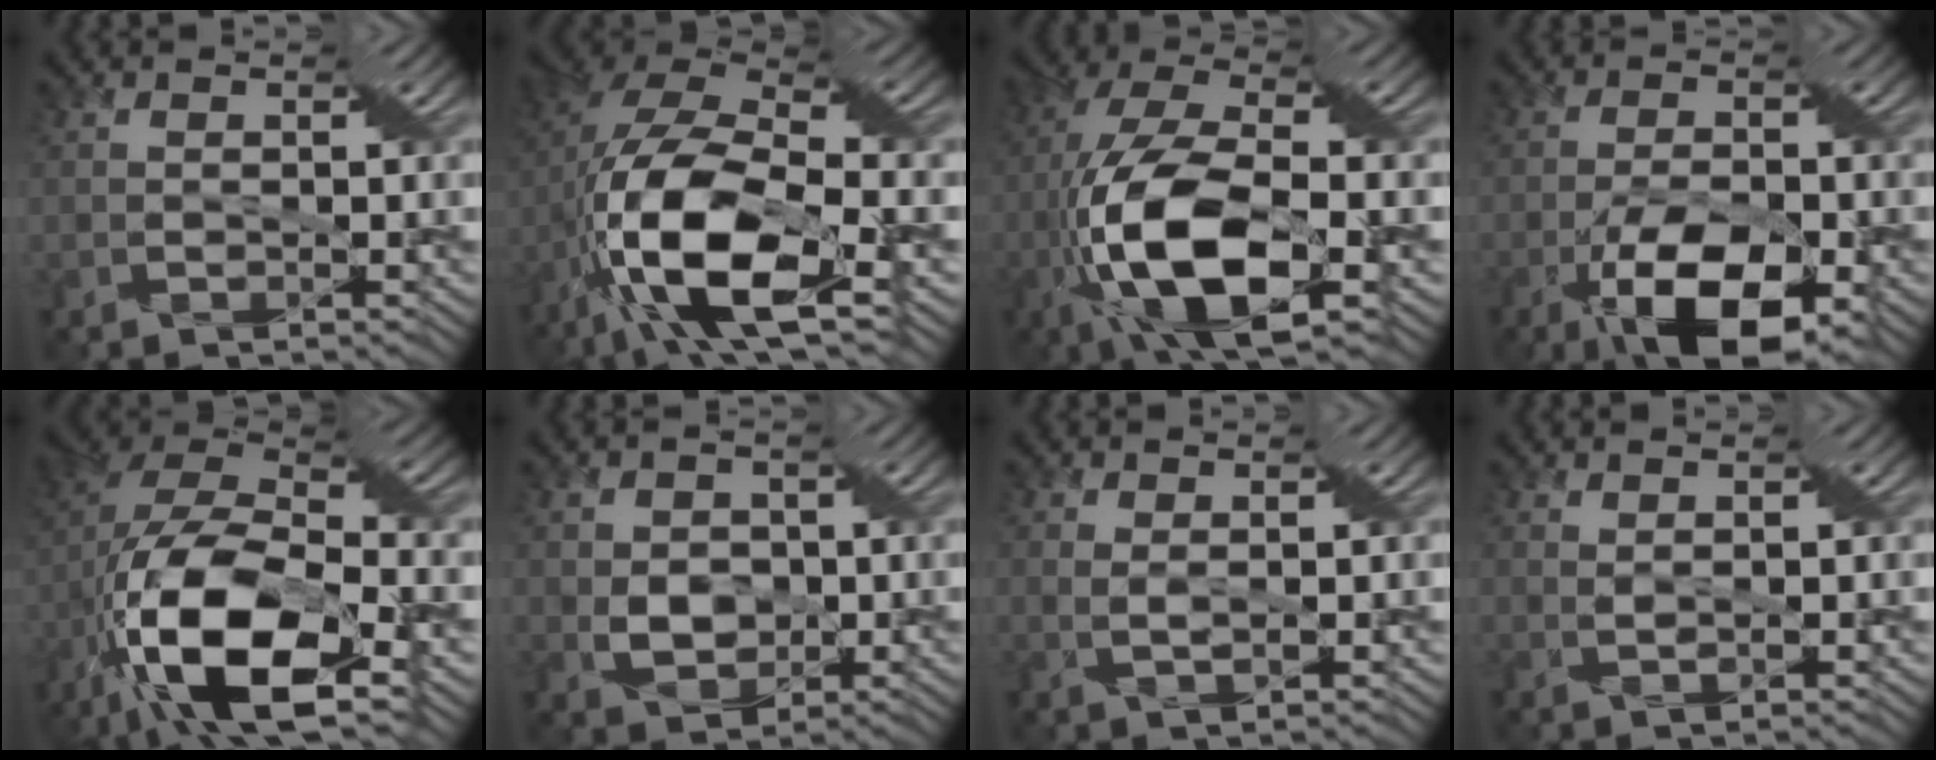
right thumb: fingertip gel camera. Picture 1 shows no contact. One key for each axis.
{"total": 16.2, "fx": -5.2, "fy": 6.6, "fz": 13.9, "tx": -0.312, "ty": -0.007, "tz": -0.096}
{"total": 15.2, "fx": -4.8, "fy": 5.6, "fz": 13.3, "tx": -0.300, "ty": -0.013, "tz": -0.090}
{"total": 11.7, "fx": -5.4, "fy": 4.5, "fz": 9.3, "tx": -0.180, "ty": -0.022, "tz": -0.094}
{"total": 17.4, "fx": -7.1, "fy": 7.5, "fz": 14.0, "tx": -0.323, "ty": -0.012, "tz": -0.128}
{"total": 4.0, "fx": 0.1, "fy": 3.1, "fz": 2.5, "tx": -0.072, "ty": -0.006, "tz": -0.006}
{"total": 2.1, "fx": 0.6, "fy": 0.8, "fz": 1.8, "tx": -0.045, "ty": 0.000, "tz": 0.014}
{"total": 1.2, "fx": 0.9, "fy": -0.2, "fz": 0.8, "tx": -0.032, "ty": -0.001, "tz": 0.018}